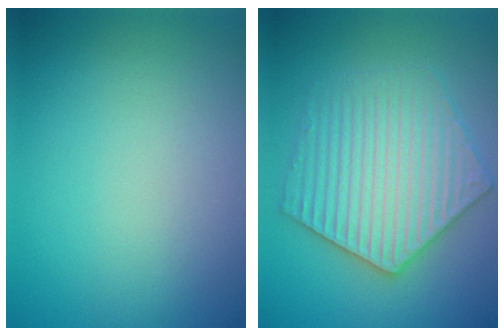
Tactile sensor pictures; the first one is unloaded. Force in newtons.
{"total": 6.1, "press": 6.1, "slide": 1.0}